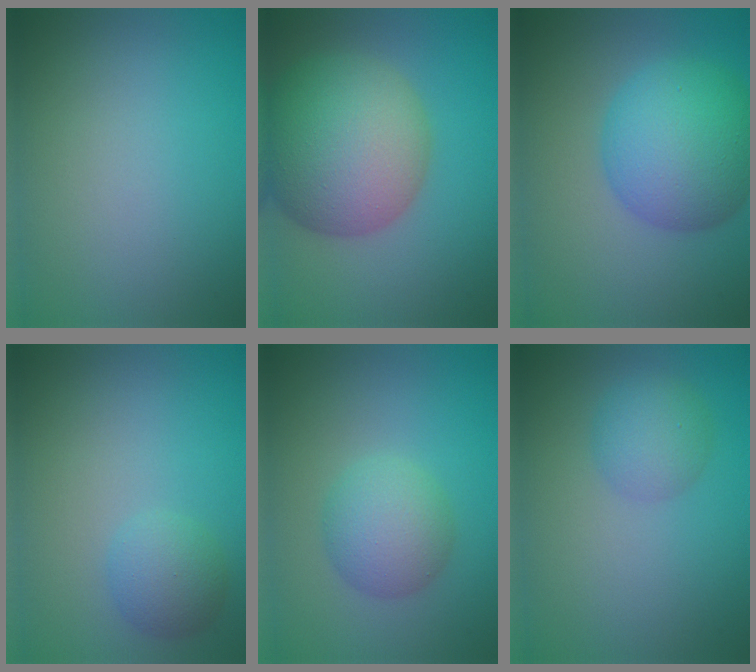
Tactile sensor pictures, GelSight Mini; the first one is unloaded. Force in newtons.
{"total": 12.0, "press": 12.0, "slide": 0.5}
{"total": 8.7, "press": 8.7, "slide": 0.2}
{"total": 2.5, "press": 2.5, "slide": 0.2}
{"total": 3.9, "press": 3.9, "slide": 0.1}
{"total": 2.9, "press": 2.9, "slide": 0.1}